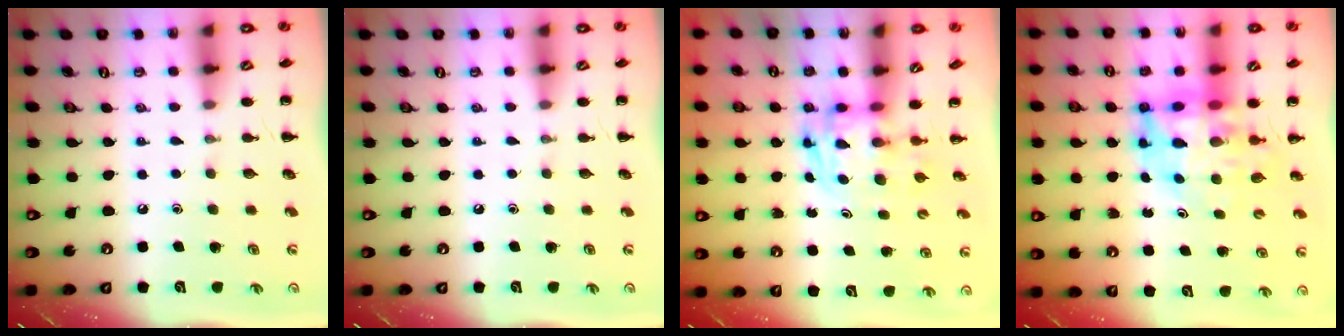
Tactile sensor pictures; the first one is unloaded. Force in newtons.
{"total": 0.0}
{"total": 2.9, "press": 2.9, "slide": 0.5}
{"total": 12.0, "press": 11.4, "slide": 3.6}